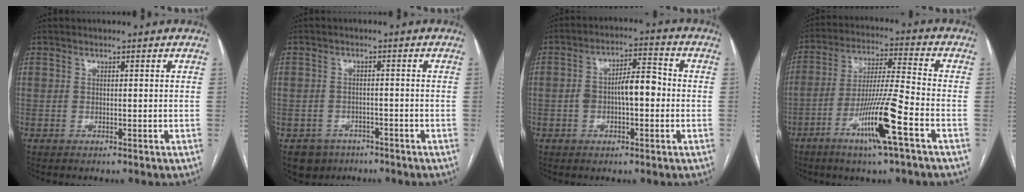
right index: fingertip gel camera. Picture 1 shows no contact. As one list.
[{"total": 4.5, "force": [-2.8, 3.5, 0.2], "torque": [0.001, 0.007, -0.039]}, {"total": 7.3, "force": [-0.6, 2.8, 6.8], "torque": [-0.124, 0.027, -0.011]}, {"total": 12.4, "force": [-5.8, -0.5, 10.9], "torque": [-0.210, -0.011, -0.108]}]